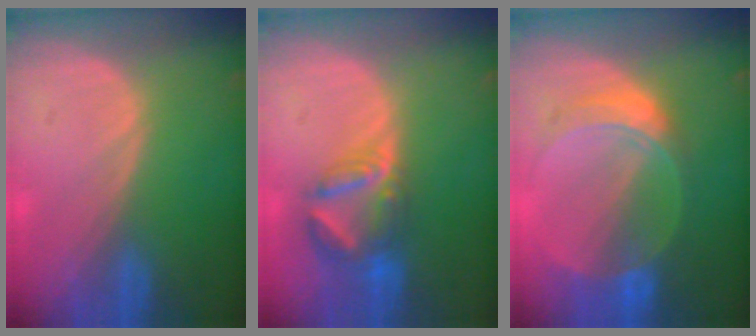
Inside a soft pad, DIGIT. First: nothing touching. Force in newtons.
{"total": 6.9, "press": 6.4, "slide": 2.5}
{"total": 7.3, "press": 6.5, "slide": 3.4}